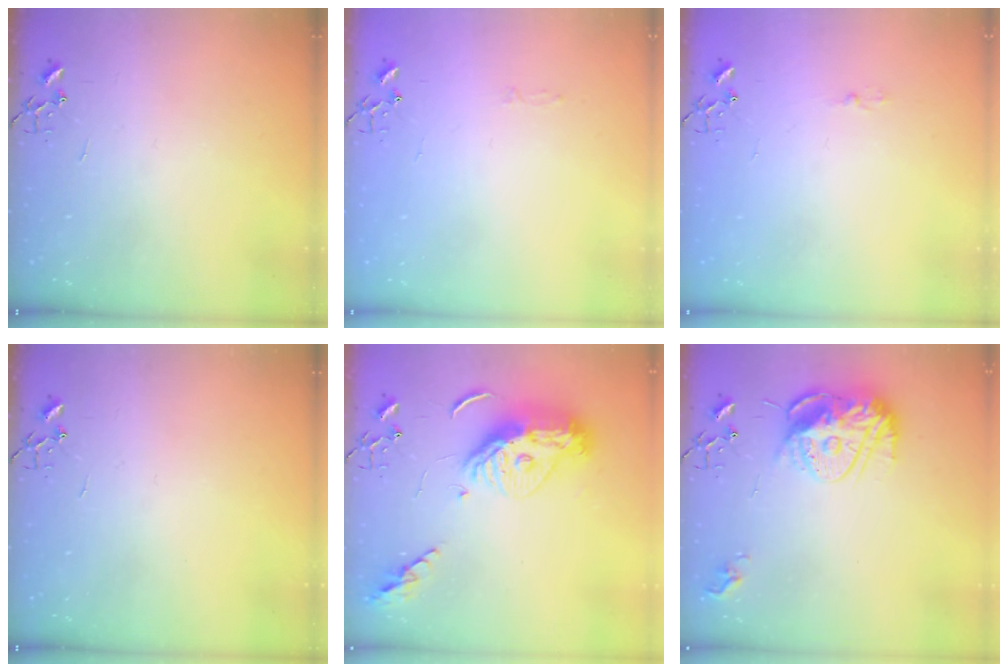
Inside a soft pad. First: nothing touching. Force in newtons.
{"total": 2.8, "press": 2.8, "slide": 0.4}
{"total": 3.4, "press": 3.4, "slide": 0.5}
{"total": 0.0}
{"total": 14.7, "press": 14.6, "slide": 1.6}
{"total": 14.8, "press": 14.7, "slide": 1.4}